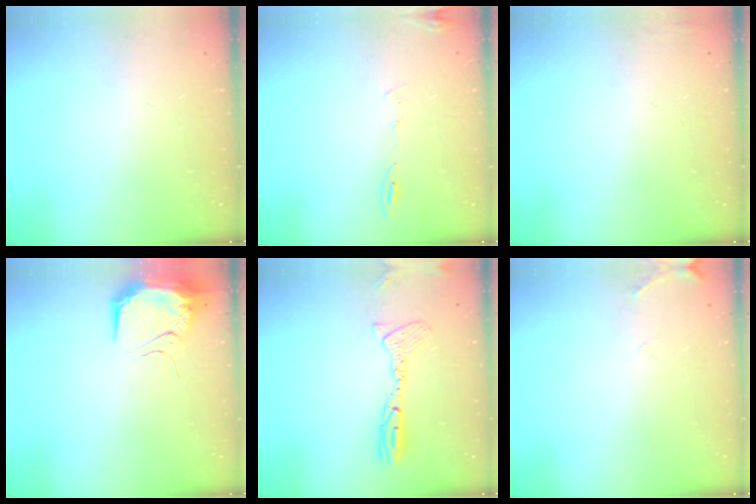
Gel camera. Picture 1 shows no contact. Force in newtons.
{"total": 6.4, "press": 6.2, "slide": 1.6}
{"total": 3.9, "press": 3.6, "slide": 1.5}
{"total": 14.7, "press": 10.7, "slide": 10.1}
{"total": 11.8, "press": 11.6, "slide": 2.1}
{"total": 5.6, "press": 5.4, "slide": 1.3}